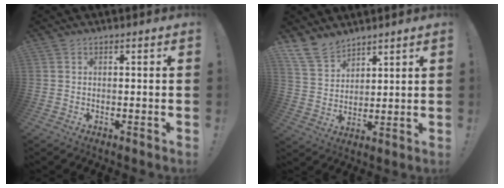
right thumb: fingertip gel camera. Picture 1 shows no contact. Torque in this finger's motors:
{"motor_torque": [0.85, 0.81, 0.63, 0.49, 0.03]}